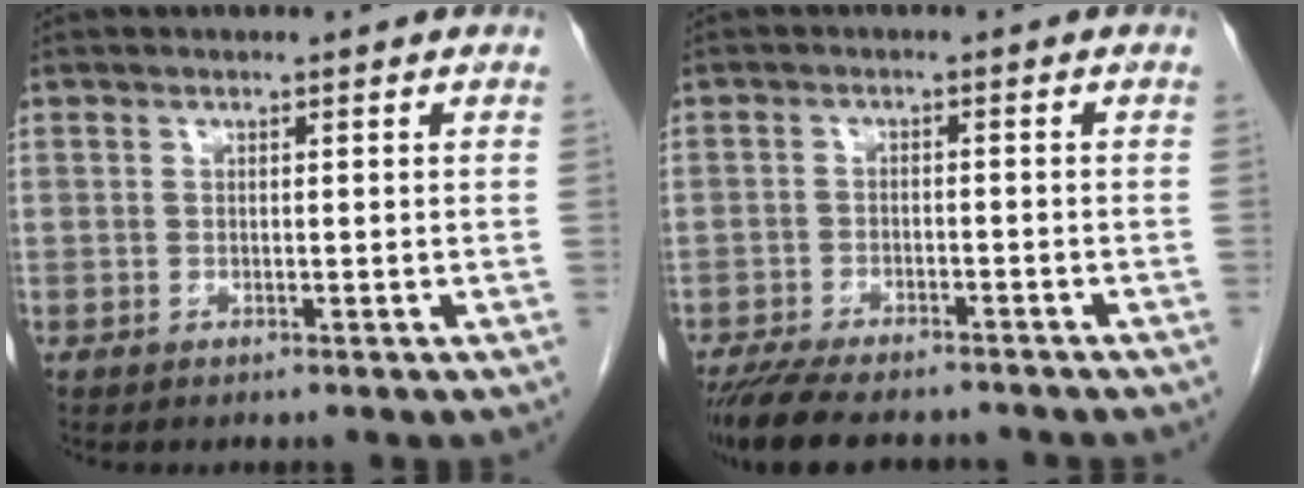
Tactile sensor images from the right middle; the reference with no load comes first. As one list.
[{"total": 11.7, "force": [-10.1, 2.9, 5.1], "torque": [-0.091, -0.010, -0.151]}]